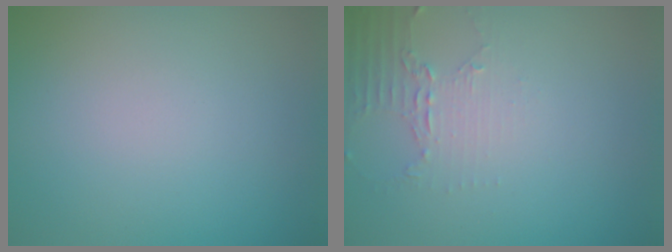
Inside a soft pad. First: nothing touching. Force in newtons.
{"total": 2.1, "press": 1.5, "slide": 1.5}